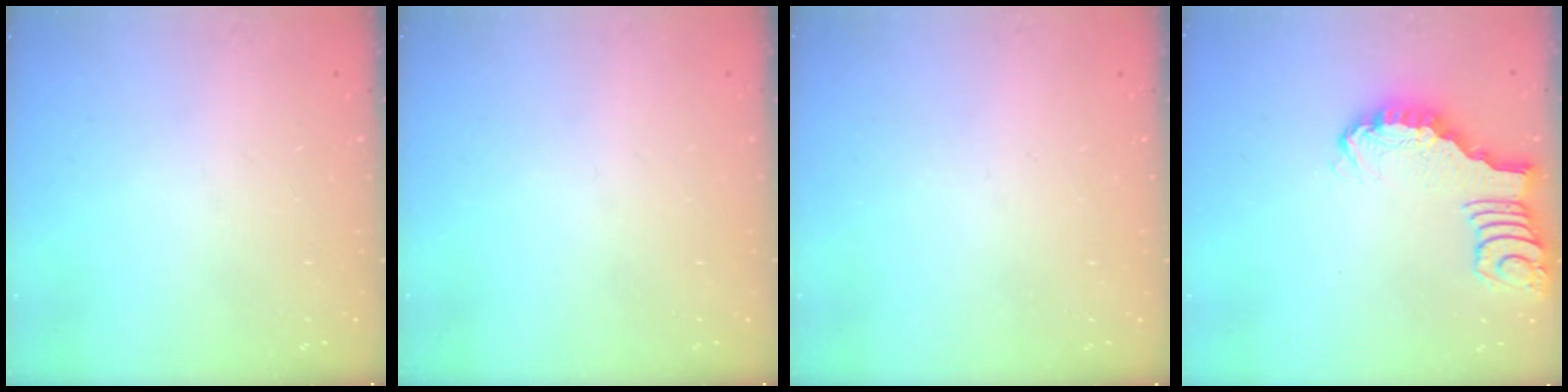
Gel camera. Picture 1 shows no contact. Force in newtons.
{"total": 0.0}
{"total": 0.0}
{"total": 2.7, "press": 2.7, "slide": 0.4}